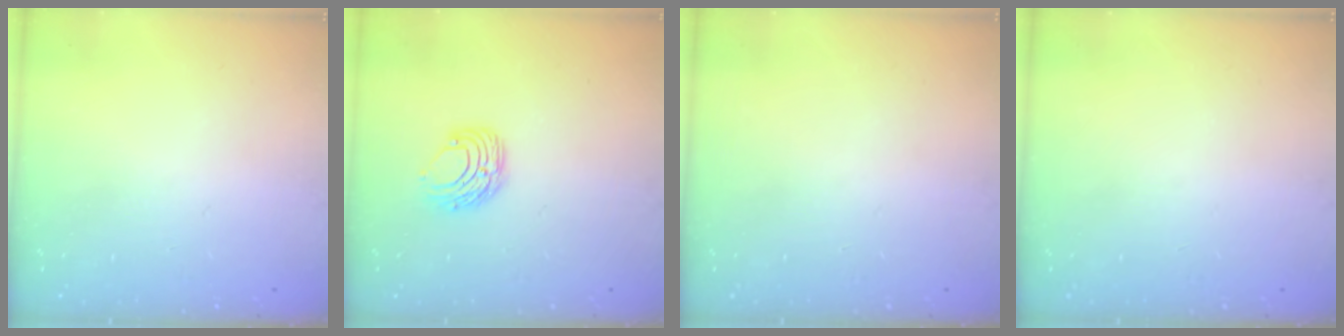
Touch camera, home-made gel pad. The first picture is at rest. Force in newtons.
{"total": 6.7, "press": 6.7, "slide": 0.5}
{"total": 0.0}
{"total": 0.0}